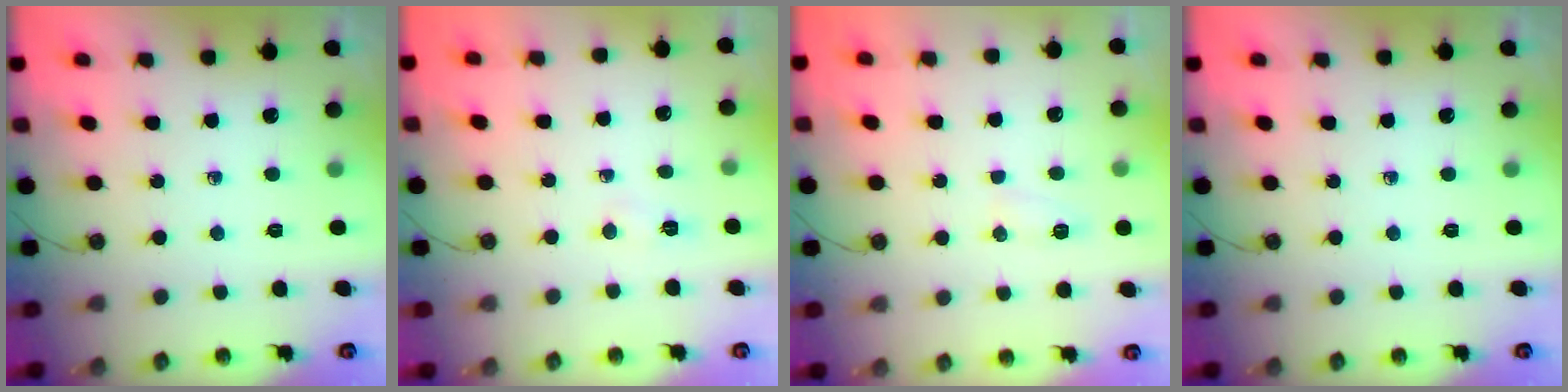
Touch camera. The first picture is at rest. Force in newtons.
{"total": 2.9, "press": 2.9, "slide": 0.4}
{"total": 11.0, "press": 5.2, "slide": 9.7}
{"total": 0.0}